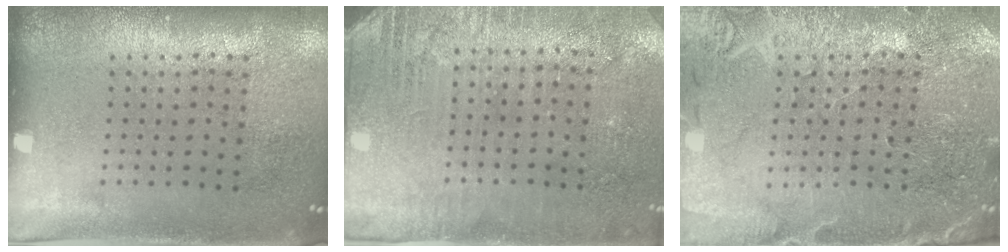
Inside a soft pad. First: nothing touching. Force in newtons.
{"total": 2.8, "press": 2.7, "slide": 0.6}
{"total": 1.0, "press": 1.0, "slide": 0.2}